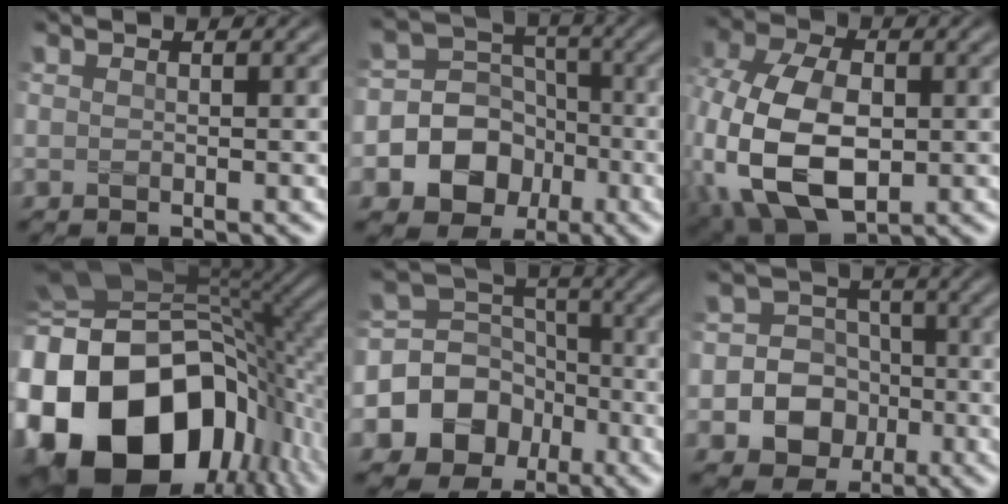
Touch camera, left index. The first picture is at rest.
{"total": 9.9, "force": [-3.3, 8.9, 2.8], "torque": [-0.047, 0.006, -0.081]}
{"total": 13.1, "force": [-1.8, 8.7, 9.7], "torque": [-0.229, -0.020, -0.029]}
{"total": 20.9, "force": [-5.3, 14.3, 14.3], "torque": [-0.293, -0.013, -0.084]}
{"total": 9.1, "force": [-3.5, 7.9, 2.8], "torque": [-0.056, 0.011, -0.088]}
{"total": 8.1, "force": [-2.1, 7.4, 2.4], "torque": [-0.030, 0.010, -0.059]}